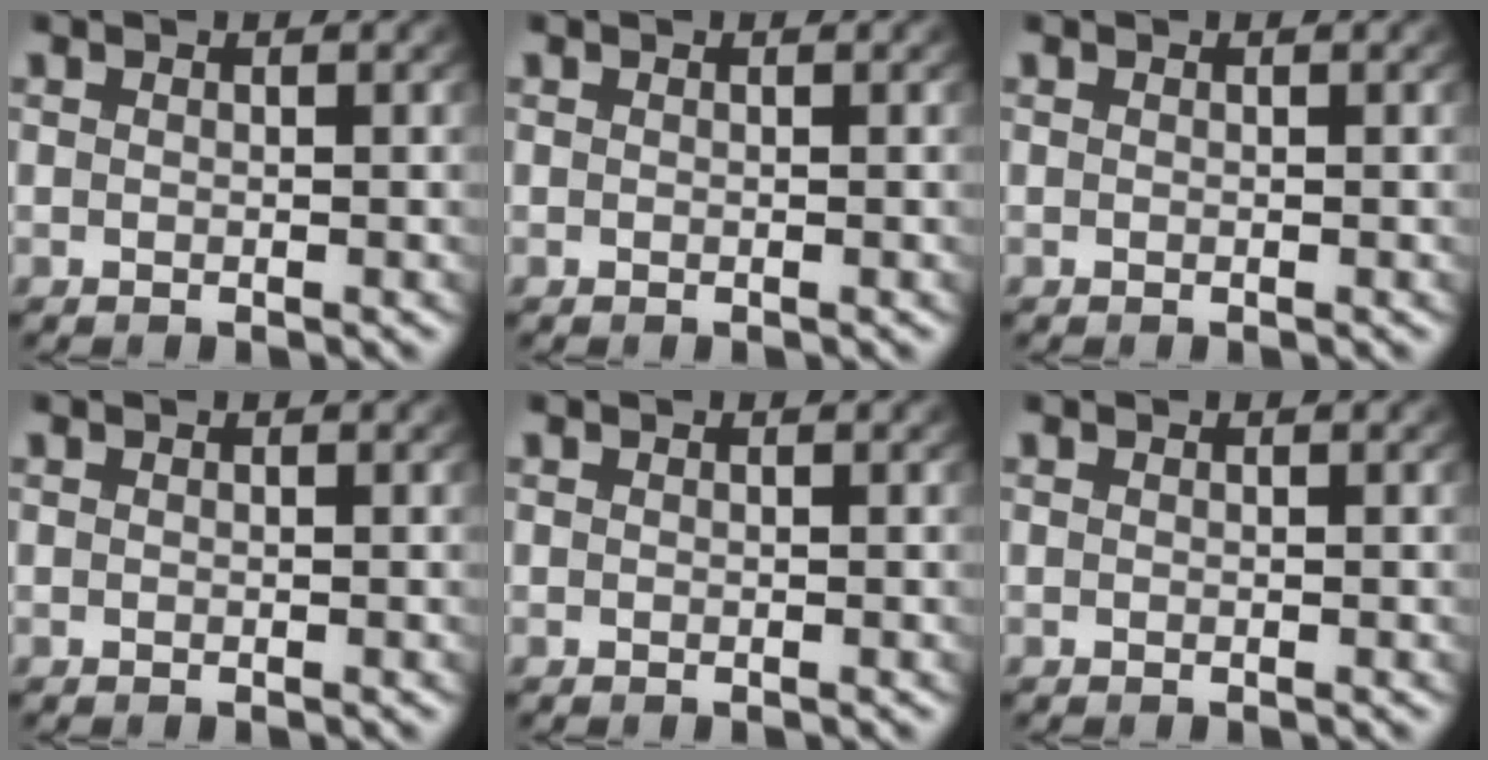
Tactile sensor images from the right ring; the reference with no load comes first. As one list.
[{"total": 0.0}, {"total": 0.0}, {"total": 0.0}, {"total": 0.0}, {"total": 0.0}]